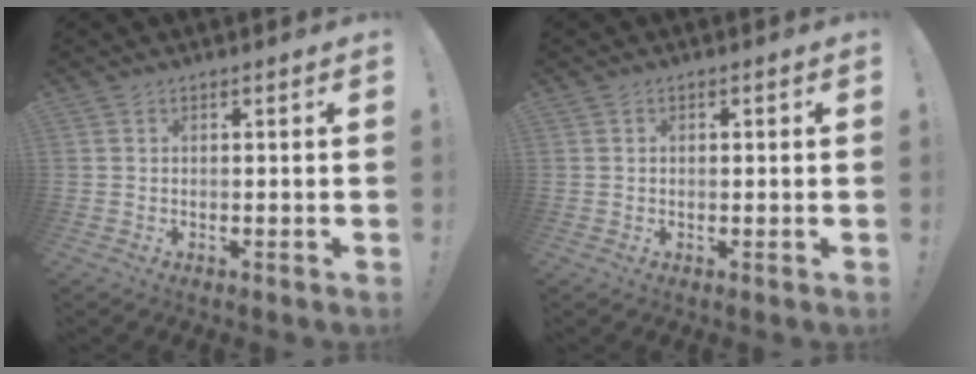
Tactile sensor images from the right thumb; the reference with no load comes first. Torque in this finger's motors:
{"motor_torque": [0.00, 0.21, -0.05, -0.04, 0.07]}